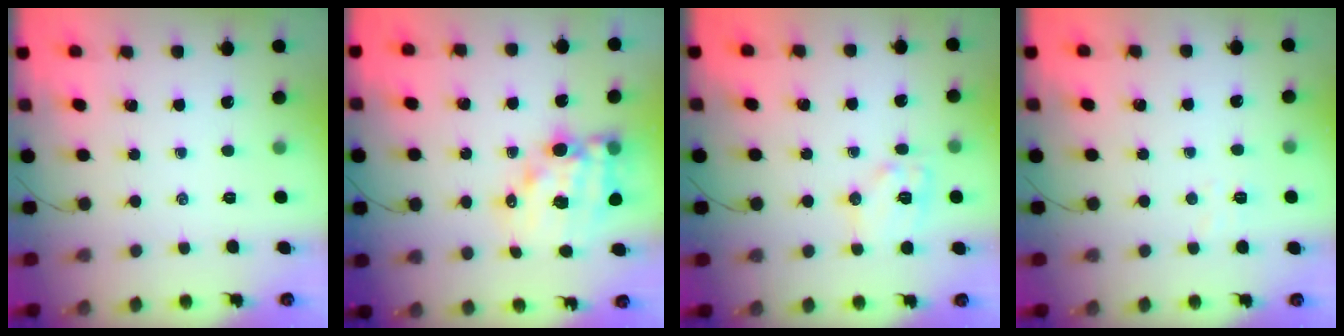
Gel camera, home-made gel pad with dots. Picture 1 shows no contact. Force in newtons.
{"total": 13.3, "press": 12.8, "slide": 3.4}
{"total": 11.1, "press": 11.1, "slide": 0.6}
{"total": 3.9, "press": 3.8, "slide": 1.0}